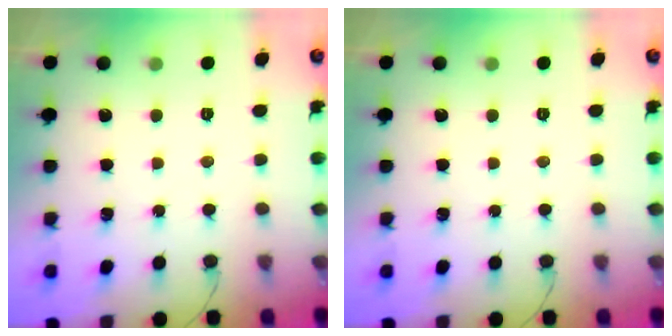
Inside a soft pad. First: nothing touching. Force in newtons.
{"total": 0.0}